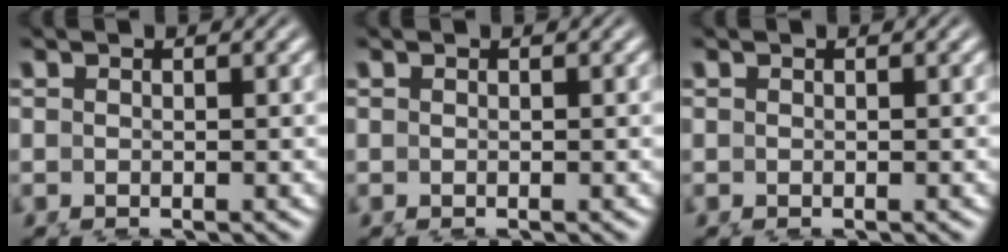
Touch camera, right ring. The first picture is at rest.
{"total": 0.0}
{"total": 0.0}